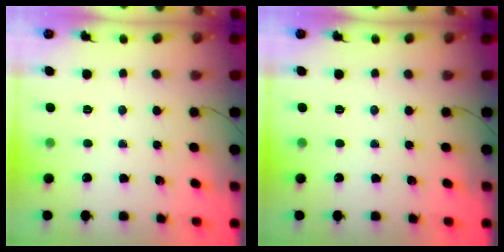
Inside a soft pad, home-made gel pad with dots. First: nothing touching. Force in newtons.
{"total": 0.0}